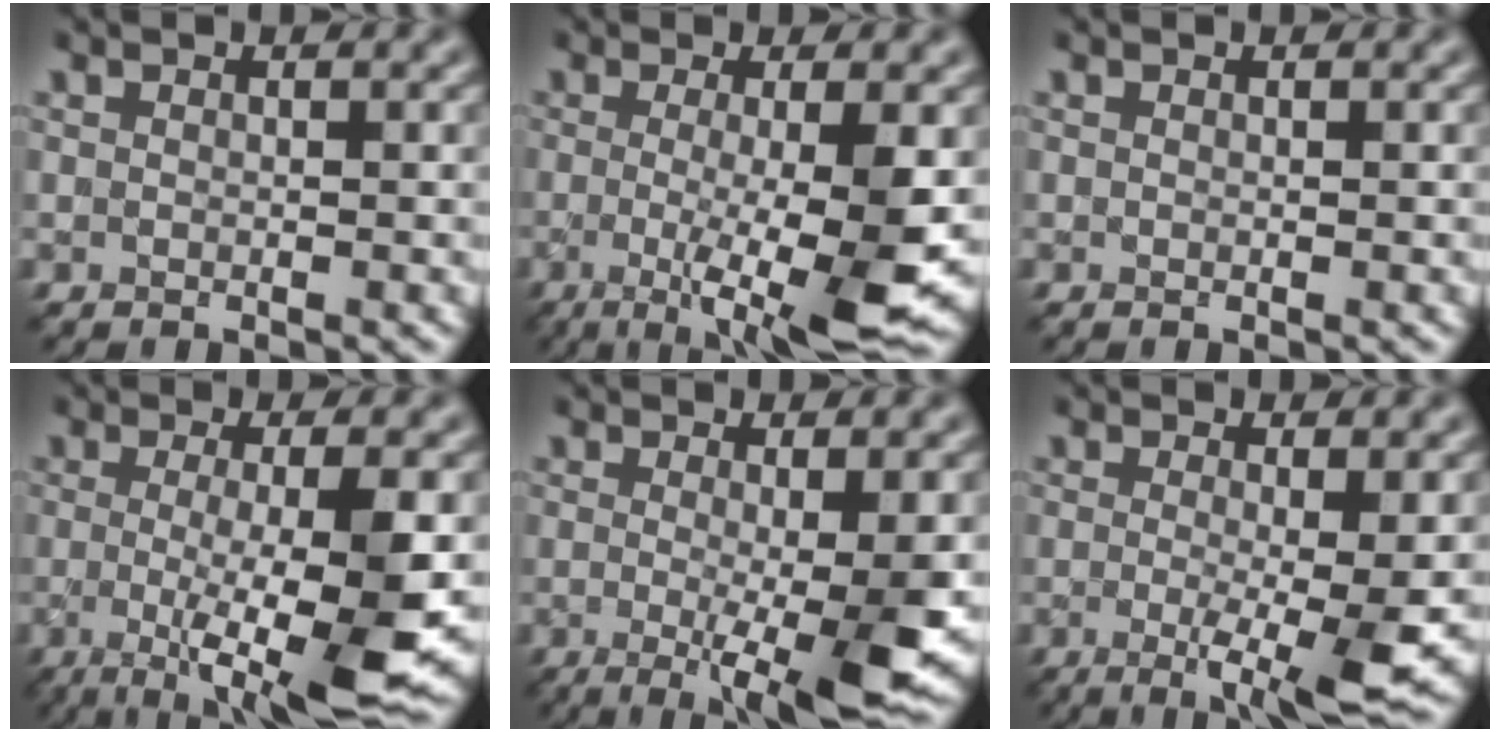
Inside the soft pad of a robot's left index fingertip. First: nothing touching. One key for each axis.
{"total": 8.0, "fx": -1.2, "fy": 1.6, "fz": 7.7, "tx": -0.114, "ty": -0.017, "tz": -0.015}
{"total": 0.0}
{"total": 8.8, "fx": -1.3, "fy": 1.9, "fz": 8.5, "tx": -0.124, "ty": -0.019, "tz": -0.015}
{"total": 6.6, "fx": -1.0, "fy": 1.0, "fz": 6.4, "tx": -0.087, "ty": -0.016, "tz": -0.009}
{"total": 5.3, "fx": -0.8, "fy": 0.8, "fz": 5.2, "tx": -0.079, "ty": -0.015, "tz": -0.010}